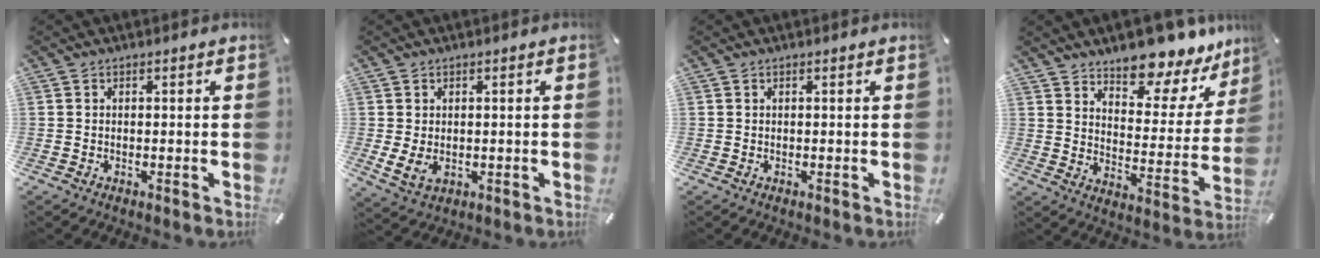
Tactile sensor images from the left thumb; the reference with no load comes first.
{"total": 4.0, "force": [-0.1, 3.2, 2.4], "torque": [-0.049, -0.002, -0.002]}
{"total": 0.0}
{"total": 12.6, "force": [11.4, 4.2, 3.4], "torque": [-0.042, -0.110, 0.196]}